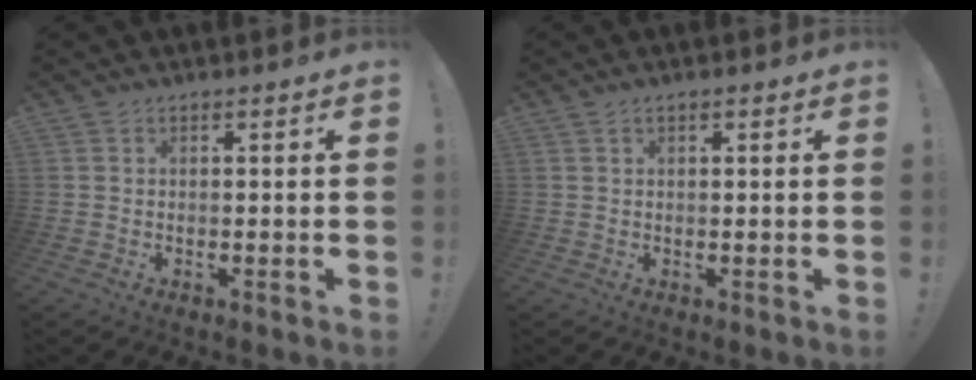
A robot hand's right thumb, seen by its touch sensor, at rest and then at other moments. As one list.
[{"total": 0.7, "force": [0.5, 0.3, 0.5], "torque": [-0.002, -0.002, 0.007]}]